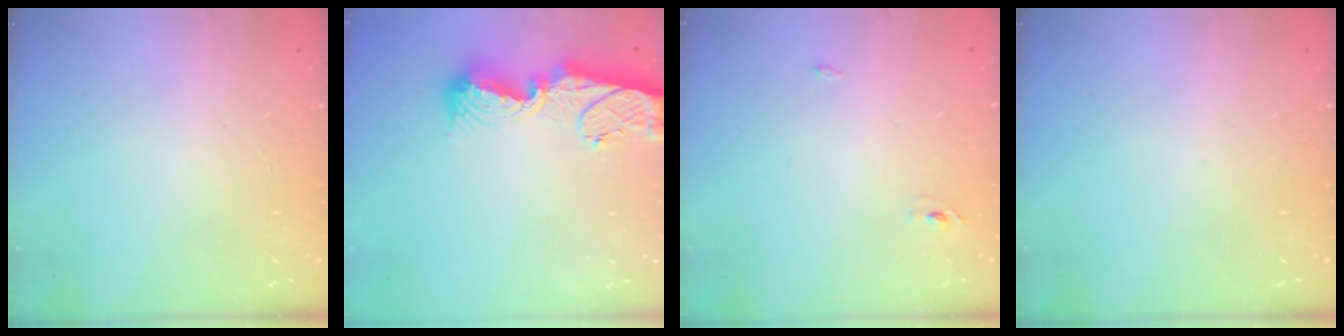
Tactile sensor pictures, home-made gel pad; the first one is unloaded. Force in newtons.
{"total": 11.9, "press": 11.9, "slide": 1.4}
{"total": 2.4, "press": 2.1, "slide": 1.0}
{"total": 0.0}